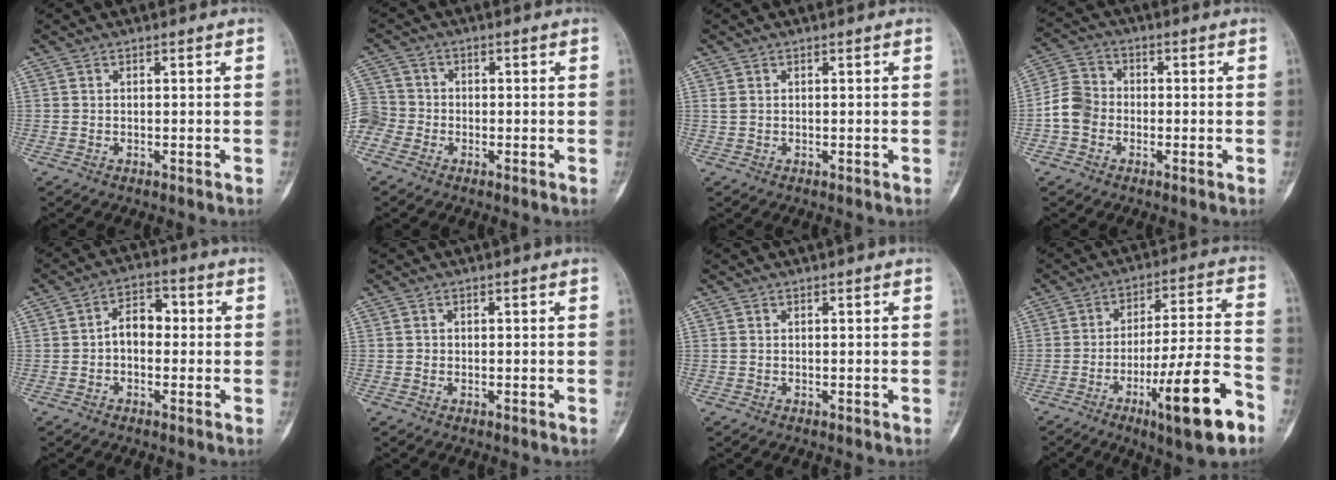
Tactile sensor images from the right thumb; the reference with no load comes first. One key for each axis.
{"total": 7.6, "fx": -2.9, "fy": 6.6, "fz": 2.1, "tx": -0.055, "ty": 0.020, "tz": -0.064}
{"total": 1.1, "fx": 0.3, "fy": 0.9, "fz": 0.6, "tx": -0.014, "ty": 0.005, "tz": 0.008}
{"total": 6.7, "fx": -1.6, "fy": 5.7, "fz": 3.3, "tx": -0.048, "ty": 0.022, "tz": -0.044}
{"total": 6.1, "fx": -0.3, "fy": 4.1, "fz": 4.4, "tx": -0.053, "ty": 0.024, "tz": -0.016}
{"total": 0.6, "fx": -0.1, "fy": 0.5, "fz": 0.1, "tx": 0.000, "ty": 0.003, "tz": -0.004}
{"total": 0.0}
{"total": 17.8, "fx": -8.8, "fy": 2.7, "fz": 15.3, "tx": -0.254, "ty": 0.038, "tz": -0.131}